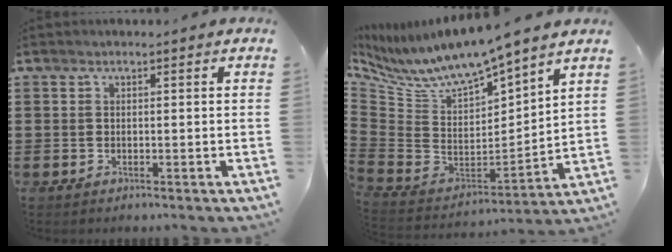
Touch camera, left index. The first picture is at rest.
{"total": 7.6, "force": [6.9, 0.6, 3.1], "torque": [-0.097, -0.062, 0.117]}